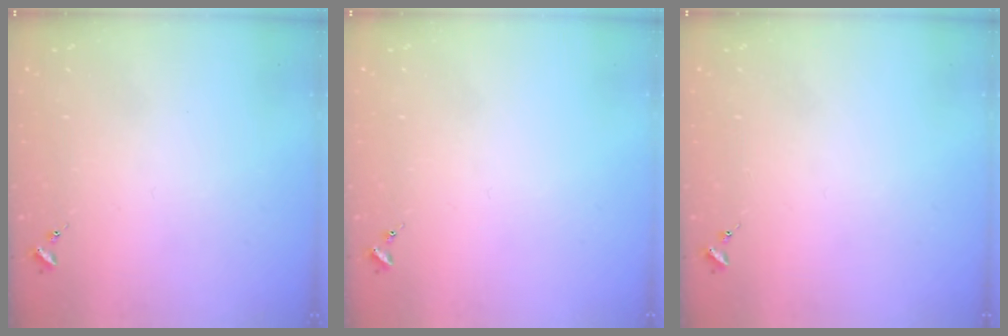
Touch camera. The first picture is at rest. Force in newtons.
{"total": 0.0}
{"total": 0.0}